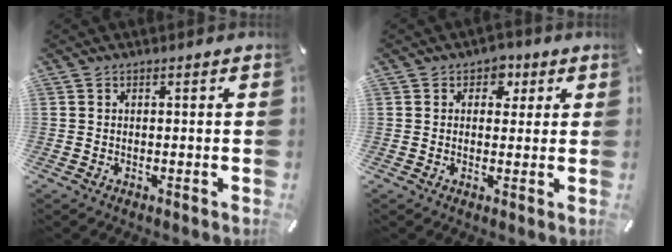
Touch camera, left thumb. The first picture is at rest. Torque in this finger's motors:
{"motor_torque": [0.29, 0.39, 0.20, -0.15, 0.06]}